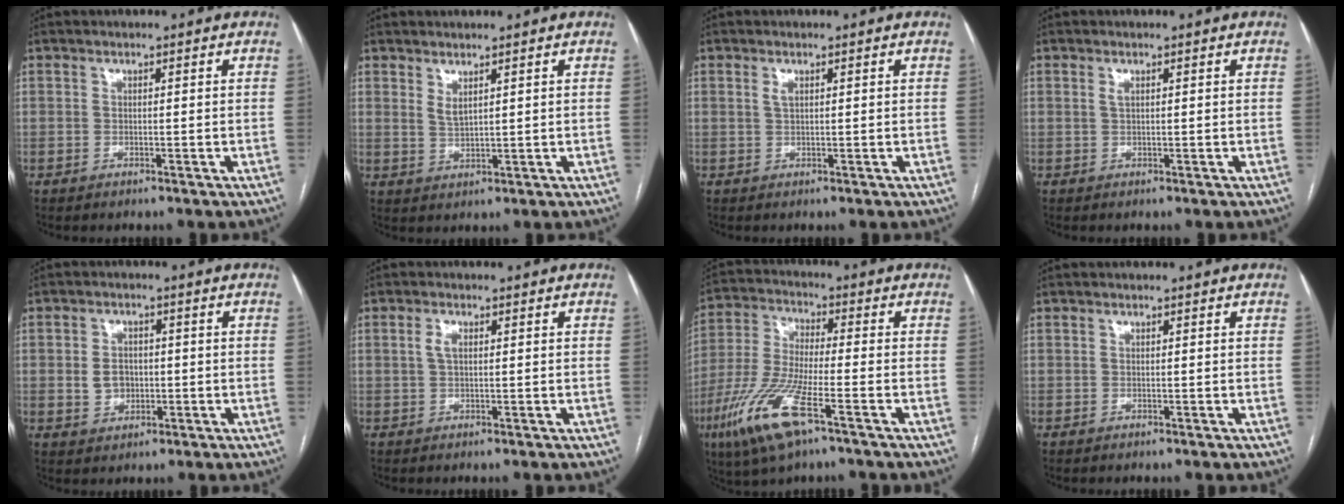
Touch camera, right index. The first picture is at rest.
{"total": 2.1, "force": [1.4, 0.4, 1.5], "torque": [-0.033, -0.008, 0.035]}
{"total": 1.1, "force": [0.6, 0.4, 0.9], "torque": [-0.019, 0.001, 0.012]}
{"total": 0.8, "force": [0.4, 0.2, 0.7], "torque": [-0.016, 0.000, 0.008]}
{"total": 4.2, "force": [-0.1, 3.5, 2.3], "torque": [-0.038, 0.008, 0.006]}
{"total": 2.0, "force": [0.6, 0.9, 1.7], "torque": [-0.036, 0.006, 0.013]}
{"total": 12.7, "force": [-6.6, 2.4, 10.6], "torque": [-0.230, -0.023, -0.123]}
{"total": 0.0}